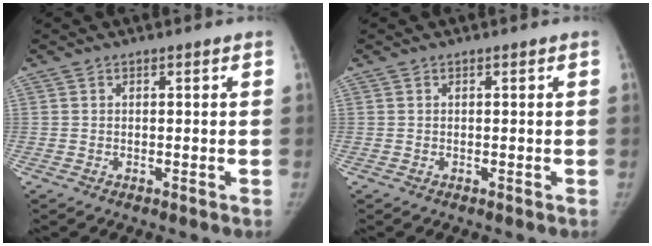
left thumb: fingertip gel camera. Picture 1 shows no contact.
{"total": 0.0}